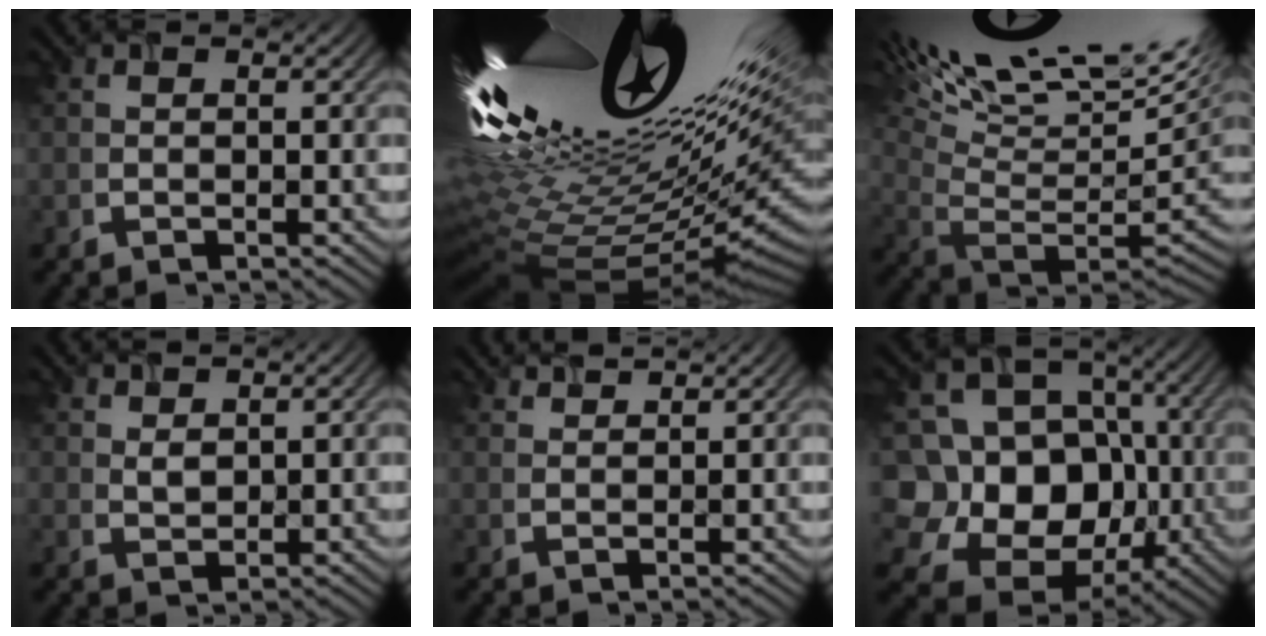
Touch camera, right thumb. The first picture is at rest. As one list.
[{"total": 19.2, "force": [5.3, 6.3, 17.3], "torque": [-0.285, -0.020, 0.123]}, {"total": 17.2, "force": [9.1, 4.5, 13.9], "torque": [-0.237, 0.034, 0.167]}, {"total": 2.3, "force": [1.8, 1.0, 1.0], "torque": [-0.024, 0.006, 0.043]}, {"total": 2.5, "force": [2.4, 0.3, 0.6], "torque": [-0.010, 0.007, 0.047]}, {"total": 17.4, "force": [-3.0, 14.9, 8.6], "torque": [-0.230, 0.011, -0.049]}]